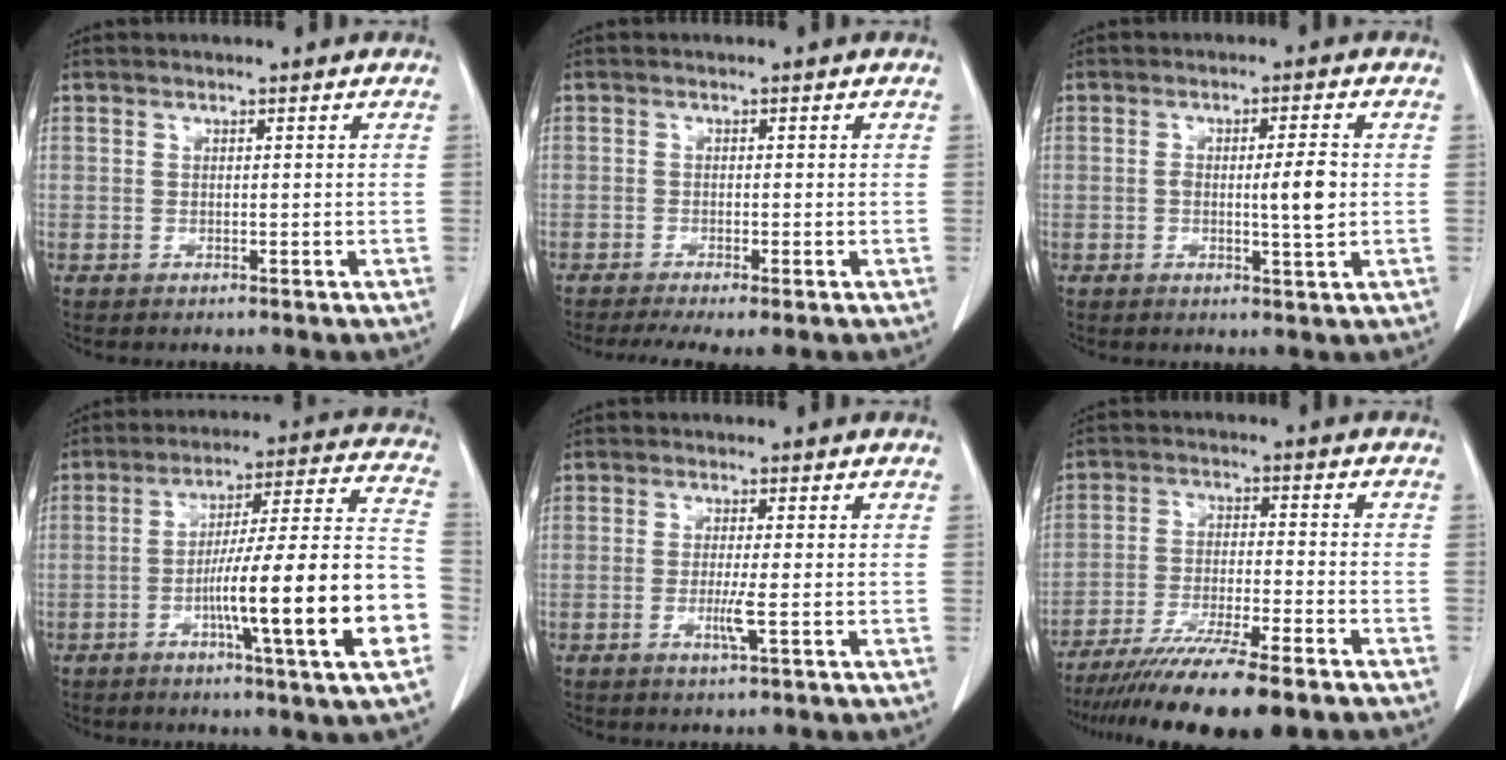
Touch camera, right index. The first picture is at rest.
{"total": 4.9, "force": [-3.4, 0.8, 3.4], "torque": [-0.056, -0.013, -0.055]}
{"total": 4.8, "force": [-0.1, 0.6, 4.7], "torque": [-0.072, 0.000, -0.002]}
{"total": 19.7, "force": [-6.2, -0.2, 18.7], "torque": [-0.251, 0.009, -0.096]}
{"total": 2.8, "force": [-0.7, -0.4, 2.6], "torque": [-0.054, -0.007, -0.015]}
{"total": 16.2, "force": [-13.0, 0.8, 9.6], "torque": [-0.157, -0.038, -0.209]}